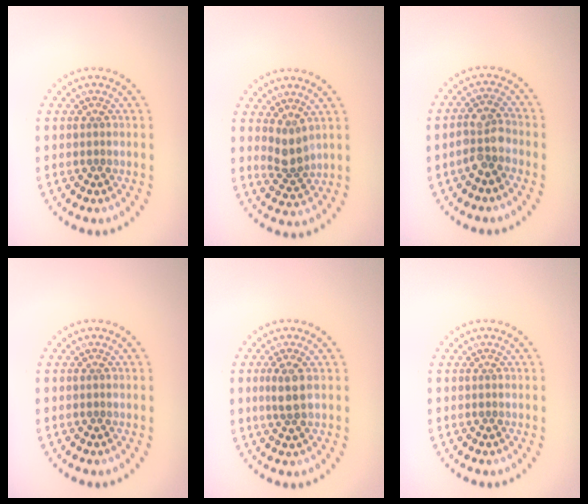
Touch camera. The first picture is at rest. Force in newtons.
{"total": 2.3, "press": 1.9, "slide": 1.4}
{"total": 3.1, "press": 2.8, "slide": 1.3}
{"total": 0.0}
{"total": 2.2, "press": 2.0, "slide": 0.9}
{"total": 0.0}